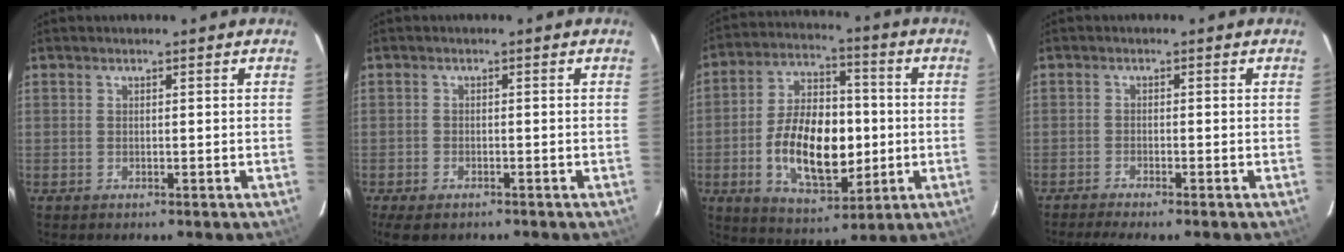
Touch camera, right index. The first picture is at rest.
{"total": 5.0, "force": [-3.7, 2.4, 2.4], "torque": [-0.064, -0.021, -0.061]}
{"total": 17.0, "force": [-2.6, 9.5, 13.9], "torque": [-0.265, 0.010, -0.031]}
{"total": 4.2, "force": [-3.8, -0.2, 1.9], "torque": [-0.048, -0.011, -0.062]}